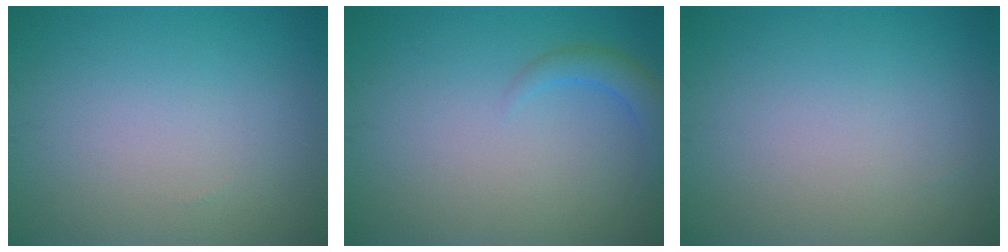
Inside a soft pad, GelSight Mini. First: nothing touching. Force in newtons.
{"total": 2.0, "press": 1.9, "slide": 0.1}
{"total": 0.0}